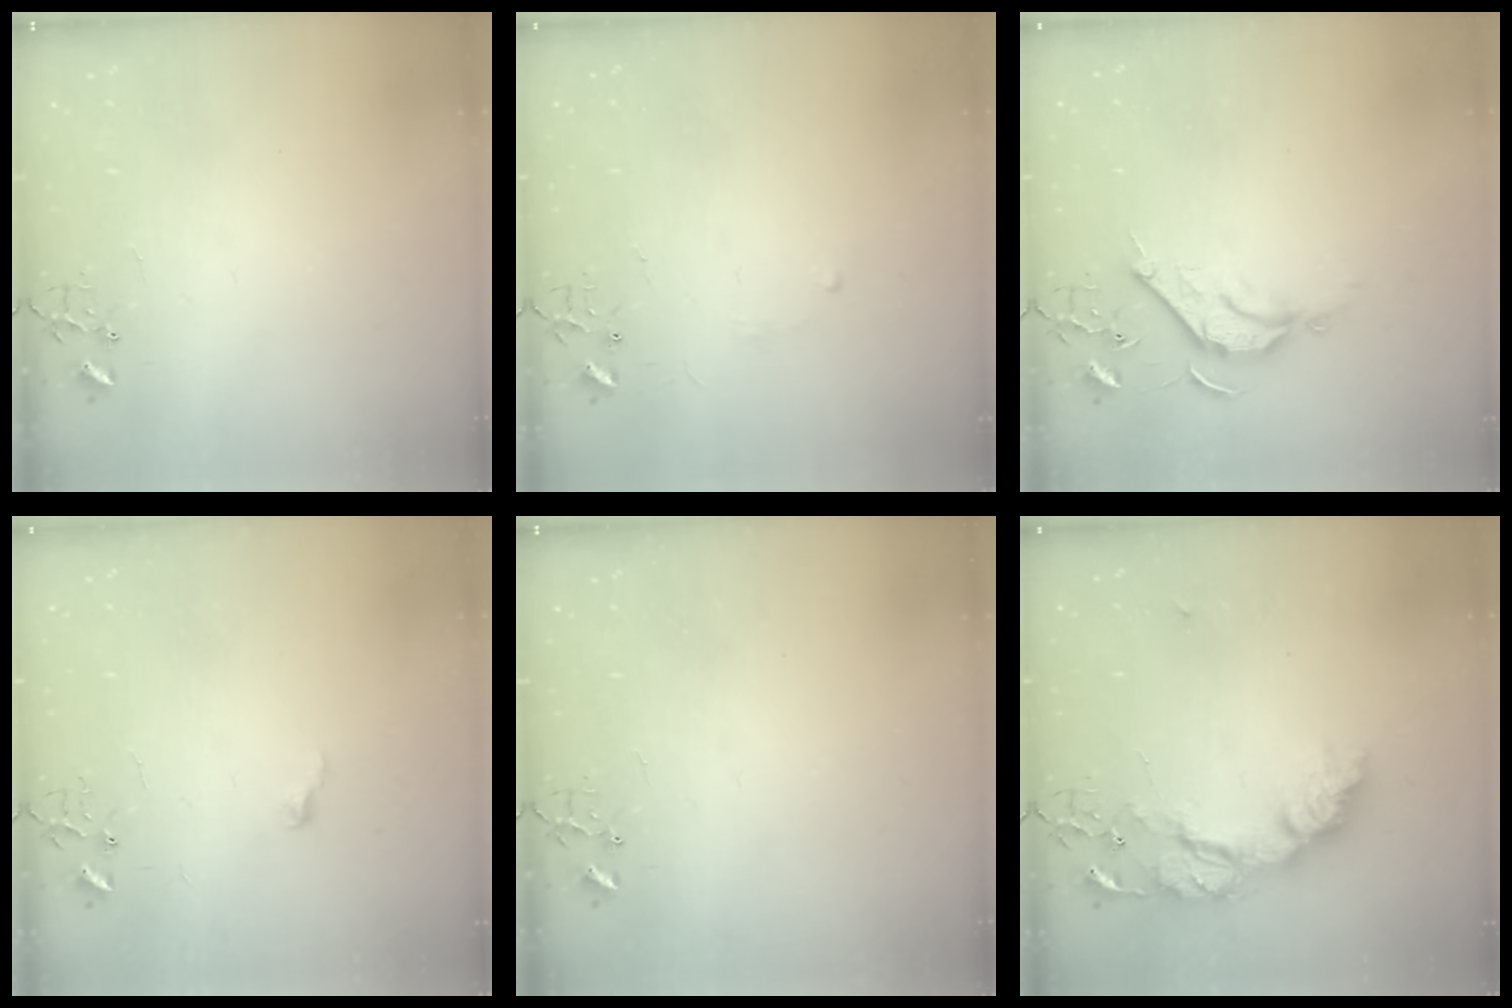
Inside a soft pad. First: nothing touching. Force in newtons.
{"total": 2.9, "press": 2.8, "slide": 0.5}
{"total": 9.1, "press": 9.1, "slide": 0.1}
{"total": 3.4, "press": 3.4, "slide": 0.5}
{"total": 0.0}
{"total": 20.7, "press": 20.6, "slide": 1.8}